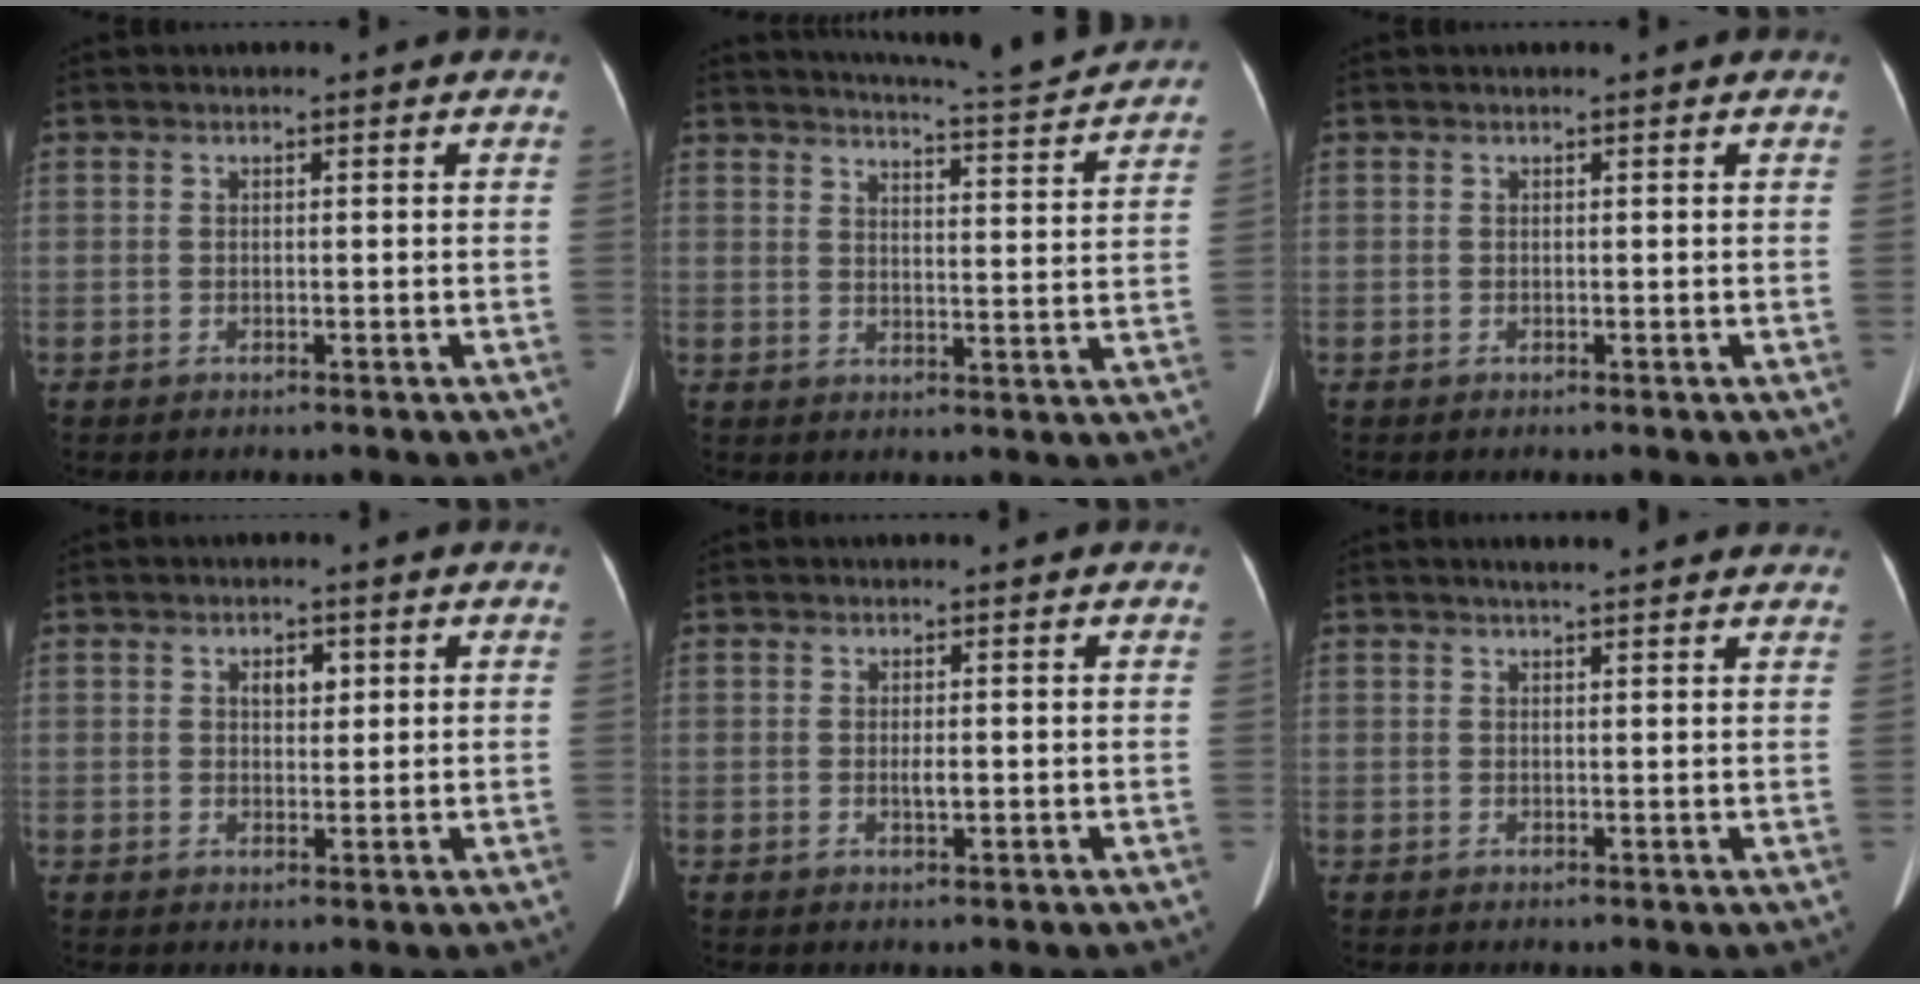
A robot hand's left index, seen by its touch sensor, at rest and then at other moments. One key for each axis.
{"total": 12.7, "fx": 12.3, "fy": -0.5, "fz": 3.2, "tx": -0.056, "ty": -0.021, "tz": 0.153}
{"total": 0.0}
{"total": 2.5, "fx": 1.0, "fy": 1.4, "fz": 1.8, "tx": -0.032, "ty": 0.004, "tz": 0.018}
{"total": 0.9, "fx": 0.1, "fy": 0.2, "fz": 0.9, "tx": -0.017, "ty": -0.003, "tz": 0.003}
{"total": 8.0, "fx": 7.0, "fy": 1.0, "fz": 3.6, "tx": -0.044, "ty": 0.023, "tz": 0.078}